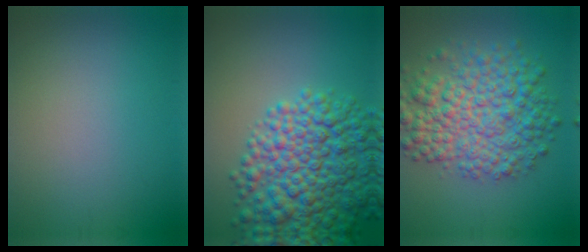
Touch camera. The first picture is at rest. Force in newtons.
{"total": 9.9, "press": 9.9, "slide": 0.4}
{"total": 8.4, "press": 8.4, "slide": 0.1}